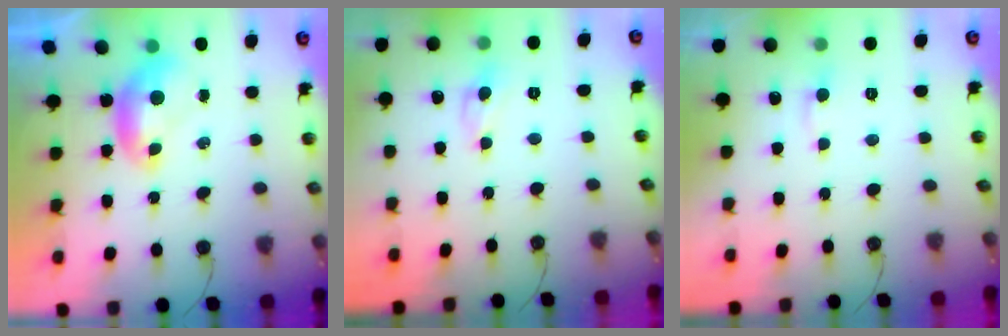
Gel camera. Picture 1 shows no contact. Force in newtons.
{"total": 0.5, "press": 0.5, "slide": 0.3}
{"total": 1.0, "press": 0.9, "slide": 0.4}